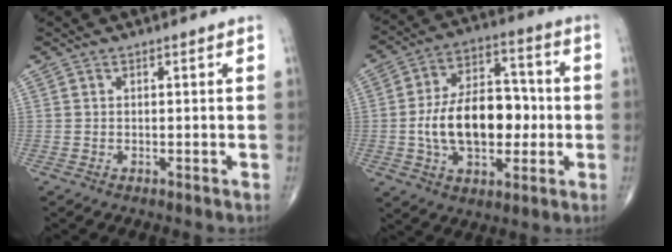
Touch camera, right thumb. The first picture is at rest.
{"total": 17.6, "force": [-1.6, 10.6, 13.9], "torque": [-0.209, 0.031, -0.024]}